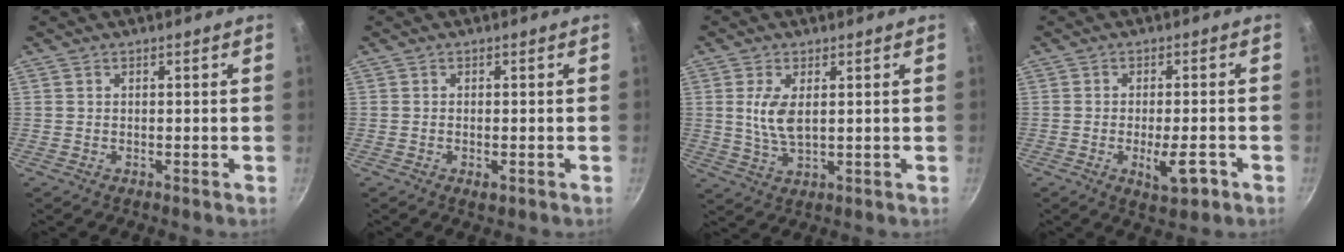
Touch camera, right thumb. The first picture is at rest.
{"total": 1.3, "force": [-0.4, 0.5, 1.1], "torque": [-0.022, -0.003, -0.007]}
{"total": 6.1, "force": [1.3, 2.9, 5.3], "torque": [-0.102, -0.011, 0.027]}
{"total": 6.2, "force": [-2.4, 2.2, 5.3], "torque": [-0.066, 0.008, -0.031]}